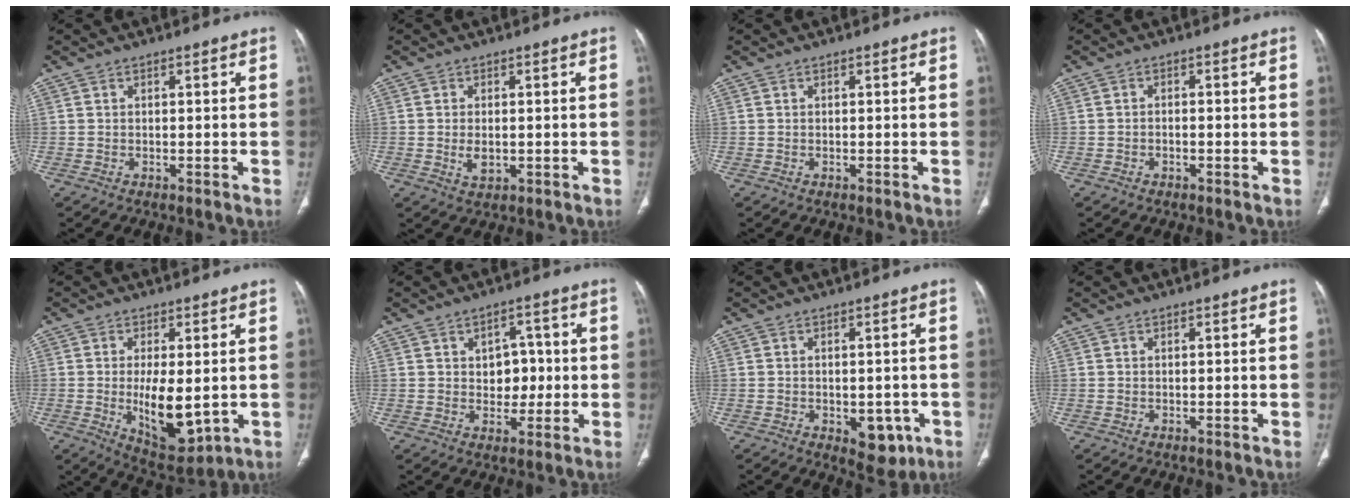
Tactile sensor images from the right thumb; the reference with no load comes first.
{"total": 3.2, "force": [-0.3, 1.9, 2.5], "torque": [-0.047, -0.006, -0.001]}
{"total": 0.0}
{"total": 0.8, "force": [-0.4, 0.5, 0.5], "torque": [-0.008, 0.004, -0.008]}
{"total": 11.5, "force": [-1.1, 5.2, 10.2], "torque": [-0.149, -0.023, 0.000]}
{"total": 6.3, "force": [0.5, 4.7, 4.1], "torque": [-0.019, 0.001, 0.008]}
{"total": 6.5, "force": [-2.2, 3.9, 4.7], "torque": [-0.033, 0.004, -0.016]}
{"total": 0.0}